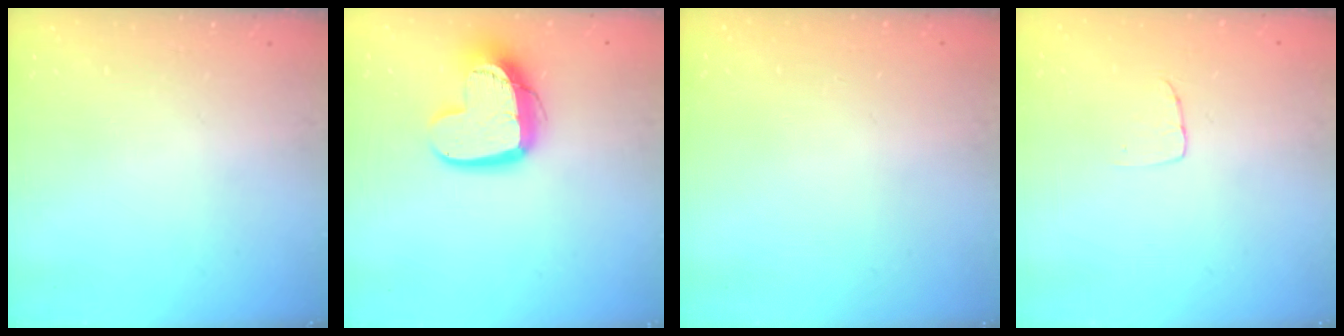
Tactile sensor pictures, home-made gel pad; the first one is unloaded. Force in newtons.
{"total": 14.6, "press": 14.6, "slide": 1.1}
{"total": 0.8, "press": 0.4, "slide": 0.7}
{"total": 2.9, "press": 2.9, "slide": 0.1}